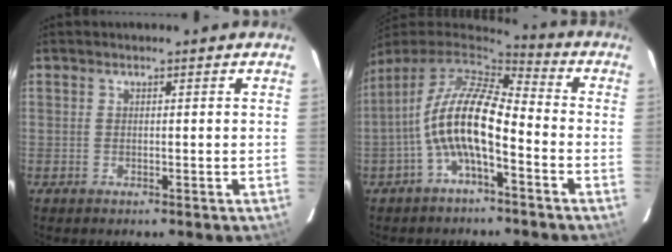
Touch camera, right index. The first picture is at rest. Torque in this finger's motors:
{"motor_torque": [1.95, -0.19, 1.05, 0.21]}